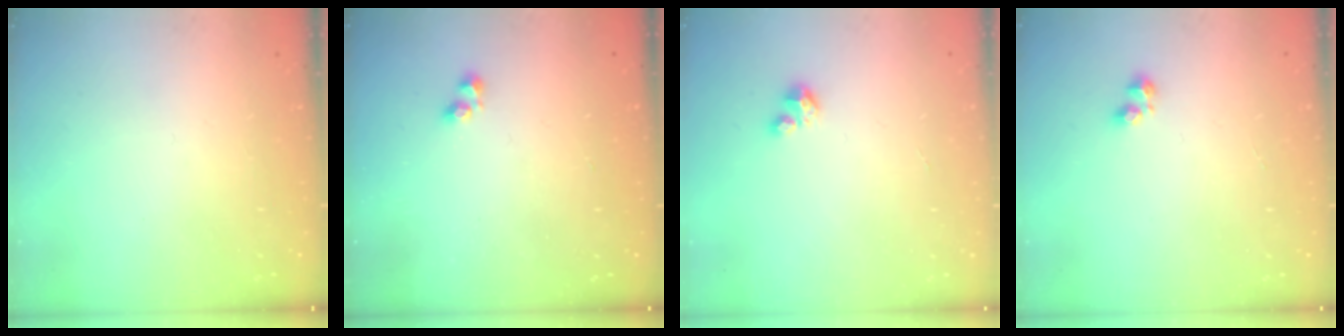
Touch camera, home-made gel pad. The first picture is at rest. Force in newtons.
{"total": 0.9, "press": 0.4, "slide": 0.8}
{"total": 1.9, "press": 1.9, "slide": 0.1}
{"total": 2.4, "press": 2.3, "slide": 0.8}